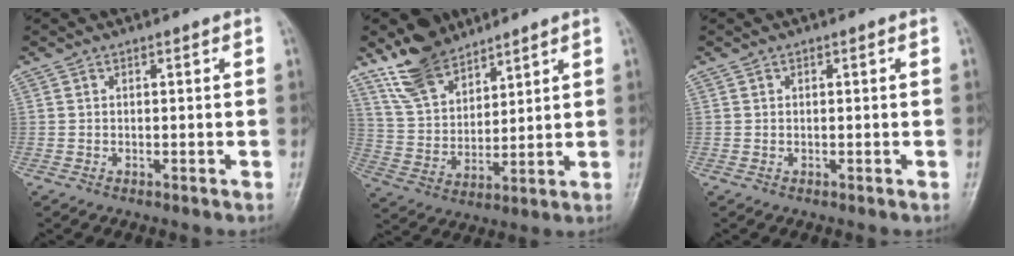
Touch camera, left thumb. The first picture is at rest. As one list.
[{"total": 11.4, "force": [9.0, 5.3, 4.7], "torque": [-0.074, -0.043, 0.186]}, {"total": 0.0}]